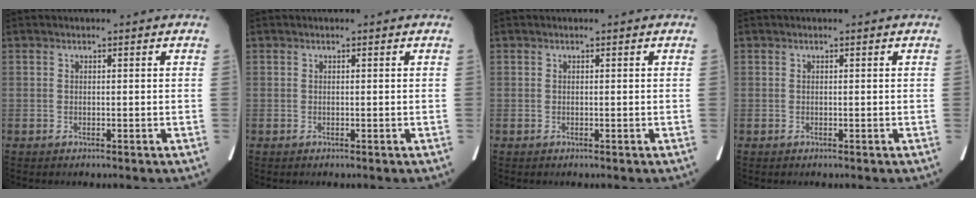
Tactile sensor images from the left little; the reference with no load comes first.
{"total": 0.0}
{"total": 0.0}
{"total": 0.0}